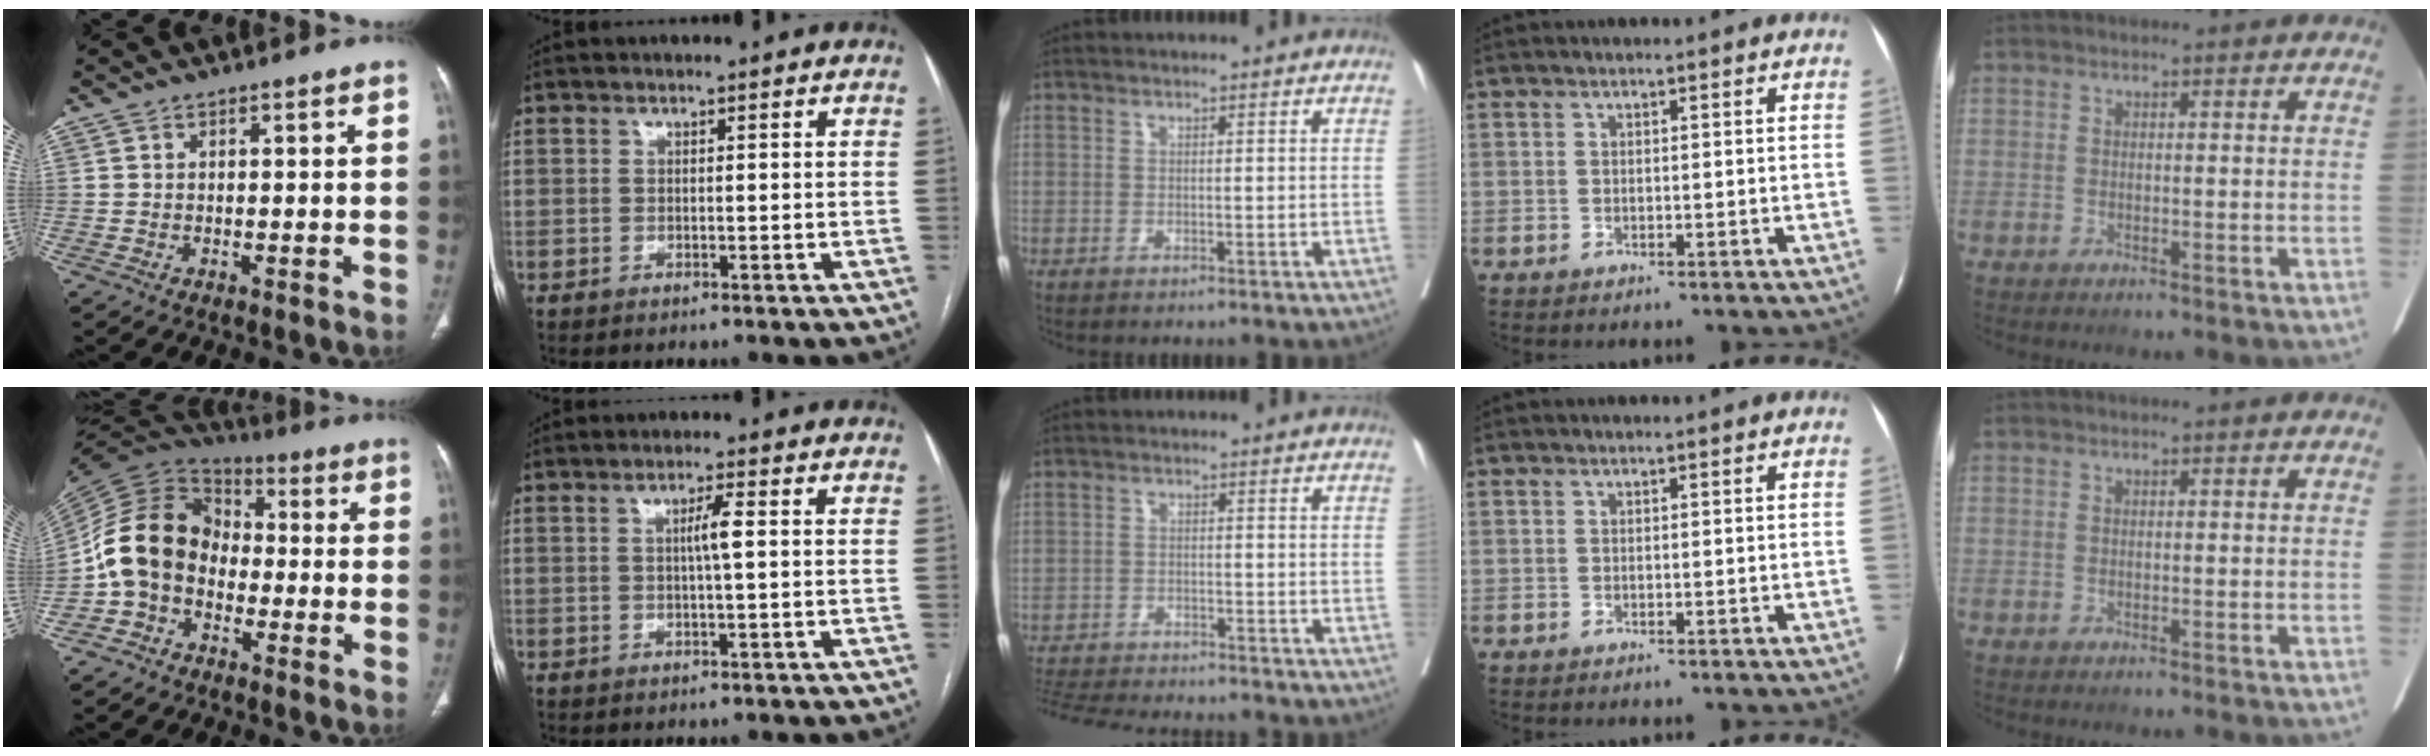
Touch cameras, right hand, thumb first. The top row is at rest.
{"thumb": {"total": 13.7, "force": [-3.2, 10.6, 8.0], "torque": [-0.140, 0.057, -0.076]}, "index": {"total": 2.9, "force": [0.3, -0.2, 2.9], "torque": [-0.052, 0.000, 0.005]}, "middle": {"total": 11.0, "force": [-10.3, 1.9, 3.5], "torque": [-0.068, -0.008, -0.151]}}